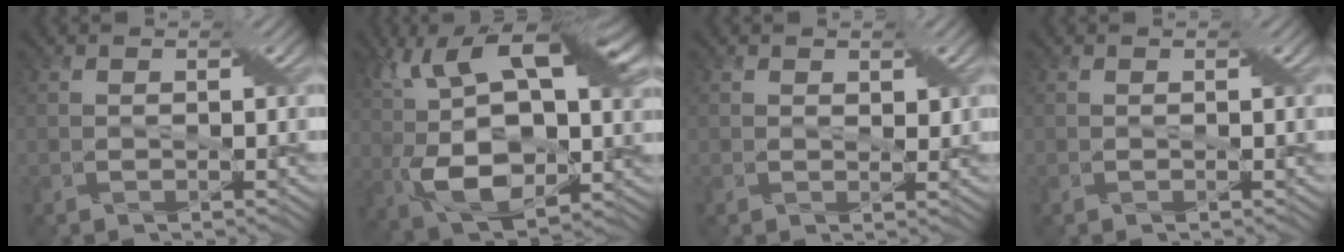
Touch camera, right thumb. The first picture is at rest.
{"total": 16.1, "force": [4.5, 7.9, 13.3], "torque": [-0.254, 0.009, 0.077]}
{"total": 1.4, "force": [0.9, 0.7, 0.8], "torque": [-0.015, -0.002, 0.018]}
{"total": 0.0}